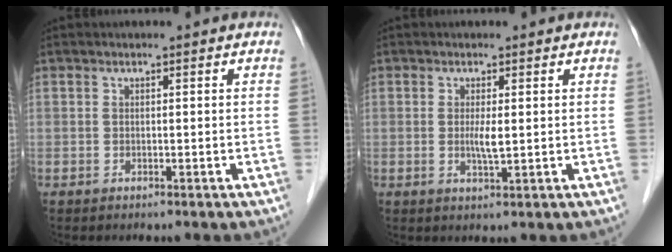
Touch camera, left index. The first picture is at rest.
{"total": 2.2, "force": [-0.3, 0.2, 2.2], "torque": [-0.046, -0.010, -0.004]}